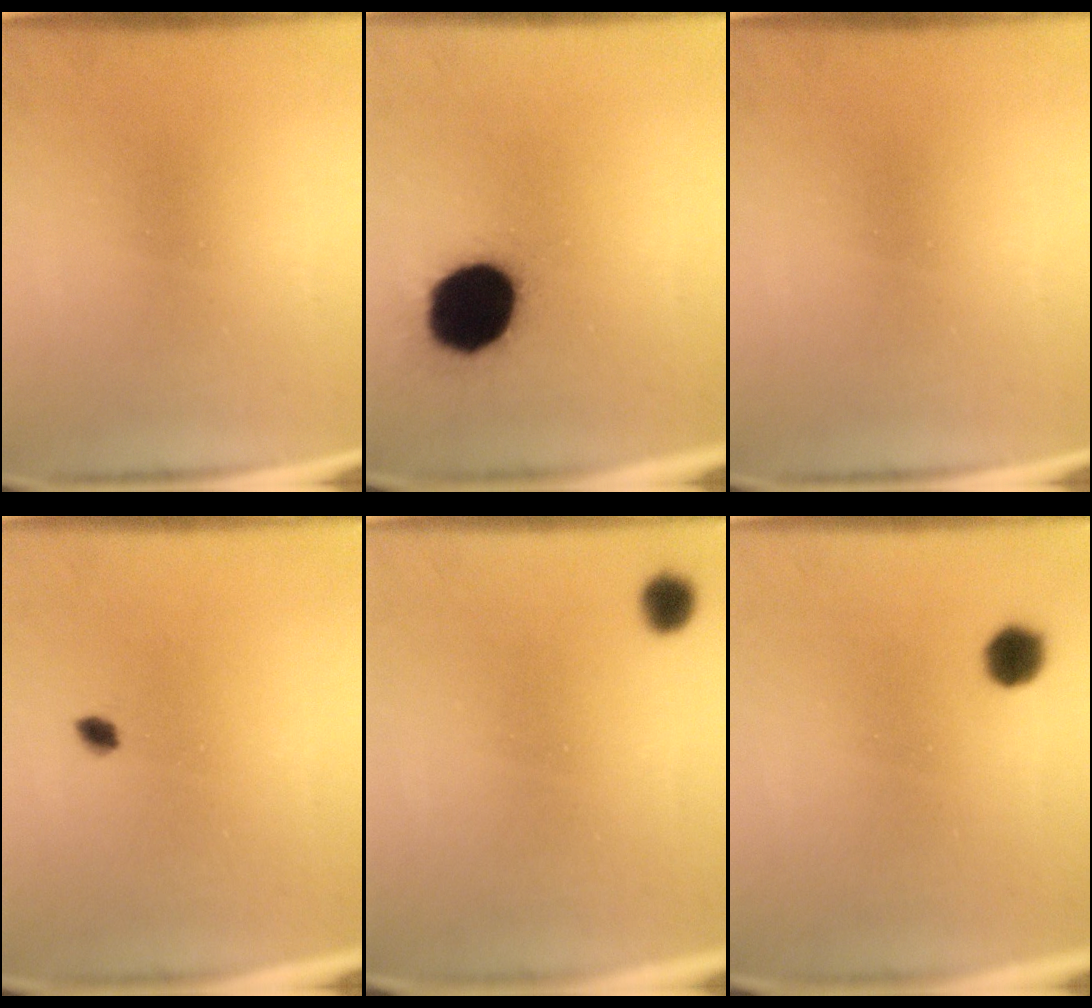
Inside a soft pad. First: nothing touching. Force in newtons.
{"total": 19.1}
{"total": 0.0}
{"total": 1.5}
{"total": 2.2}
{"total": 3.8}